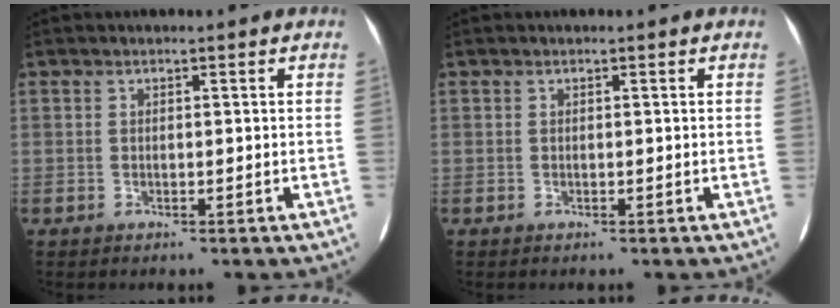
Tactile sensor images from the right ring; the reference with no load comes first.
{"total": 0.0}